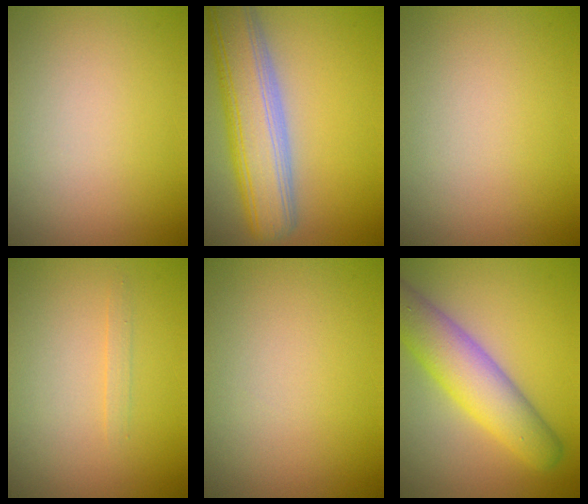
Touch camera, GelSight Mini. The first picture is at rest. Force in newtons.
{"total": 8.8, "press": 8.7, "slide": 0.9}
{"total": 0.0}
{"total": 0.8, "press": 0.8, "slide": 0.1}
{"total": 0.0}
{"total": 7.1, "press": 7.1, "slide": 0.5}